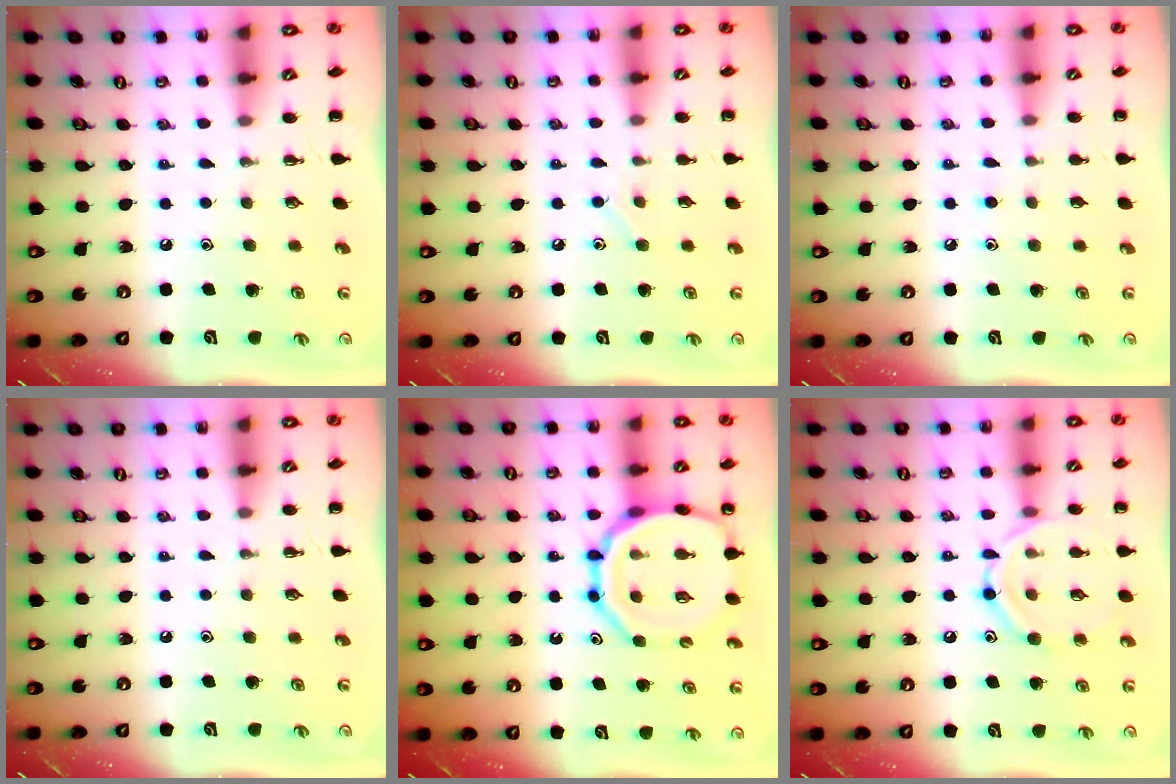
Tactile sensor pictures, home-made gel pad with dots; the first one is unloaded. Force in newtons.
{"total": 5.5, "press": 5.3, "slide": 1.5}
{"total": 5.7, "press": 5.3, "slide": 2.1}
{"total": 0.0}
{"total": 16.9, "press": 16.7, "slide": 2.4}
{"total": 11.5, "press": 11.4, "slide": 1.1}